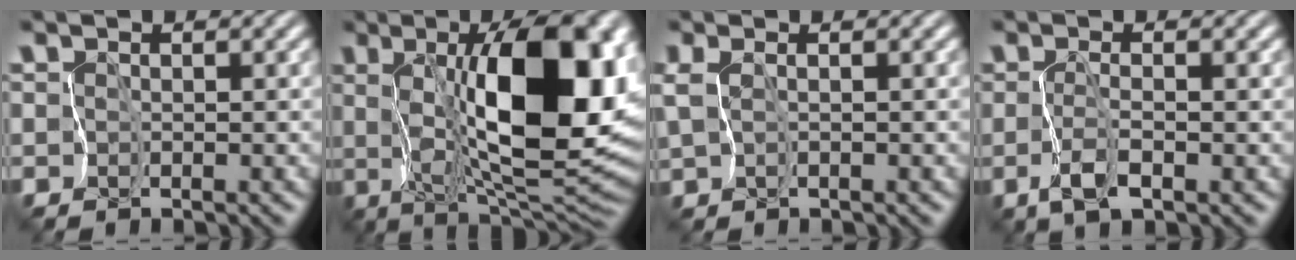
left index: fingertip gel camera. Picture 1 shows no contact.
{"total": 13.5, "force": [2.6, 4.7, 12.4], "torque": [-0.171, 0.002, 0.049]}
{"total": 1.1, "force": [0.4, 0.4, 1.0], "torque": [-0.028, -0.004, 0.011]}
{"total": 1.8, "force": [-0.4, 0.2, 1.7], "torque": [-0.039, 0.005, -0.008]}